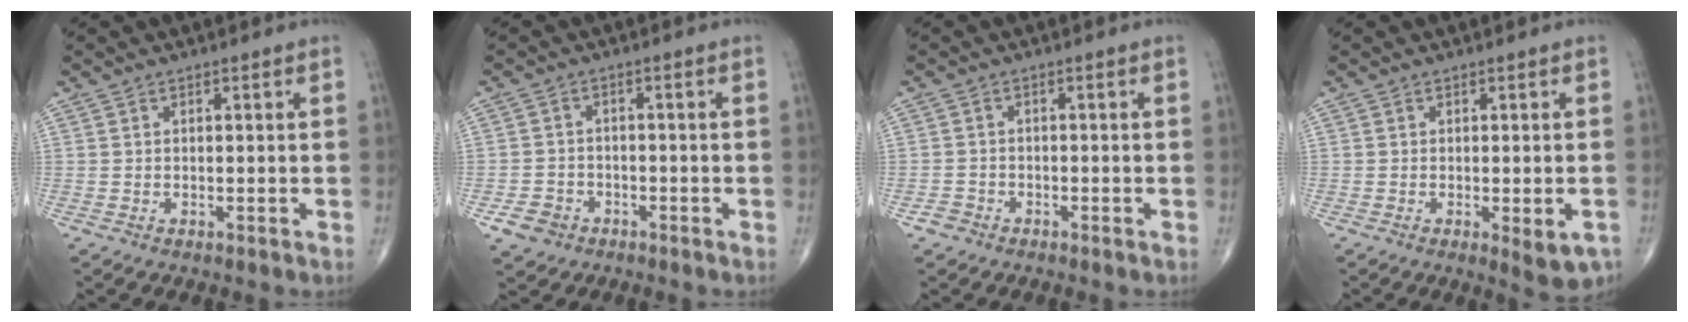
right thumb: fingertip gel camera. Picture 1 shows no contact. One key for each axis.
{"total": 4.3, "fx": -2.3, "fy": 3.5, "fz": 1.2, "tx": -0.014, "ty": 0.013, "tz": -0.037}
{"total": 1.9, "fx": -1.3, "fy": 1.4, "fz": 0.1, "tx": -0.002, "ty": 0.006, "tz": -0.028}
{"total": 5.1, "fx": -1.8, "fy": 1.7, "fz": 4.5, "tx": -0.050, "ty": -0.006, "tz": -0.017}